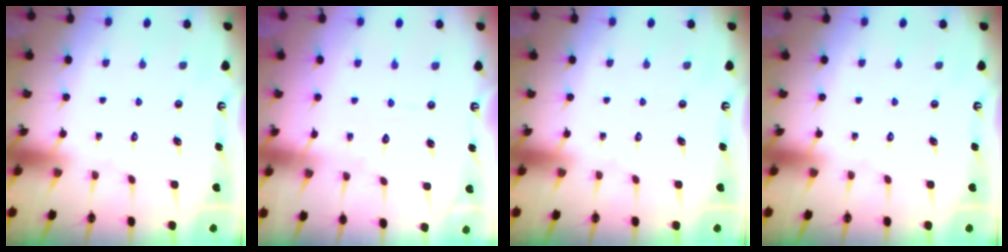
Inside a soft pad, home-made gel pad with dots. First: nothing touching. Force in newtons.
{"total": 3.3, "press": 3.3, "slide": 0.1}
{"total": 0.0}
{"total": 0.0}